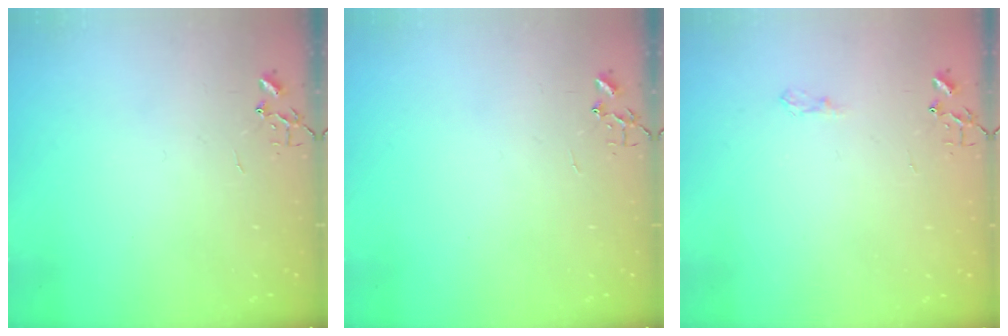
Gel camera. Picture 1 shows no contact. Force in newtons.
{"total": 0.0}
{"total": 6.8, "press": 6.8, "slide": 0.6}